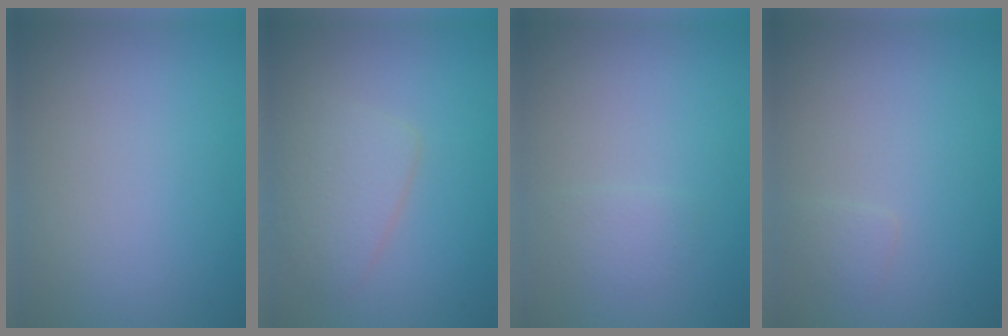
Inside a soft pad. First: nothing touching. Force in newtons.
{"total": 3.2, "press": 3.2, "slide": 0.2}
{"total": 1.2, "press": 1.2, "slide": 0.1}
{"total": 0.8, "press": 0.8, "slide": 0.0}